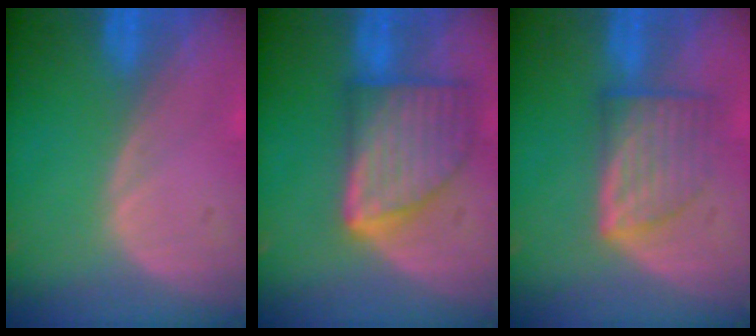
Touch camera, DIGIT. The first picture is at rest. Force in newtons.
{"total": 9.1, "press": 9.1, "slide": 0.6}
{"total": 6.6, "press": 6.1, "slide": 2.5}